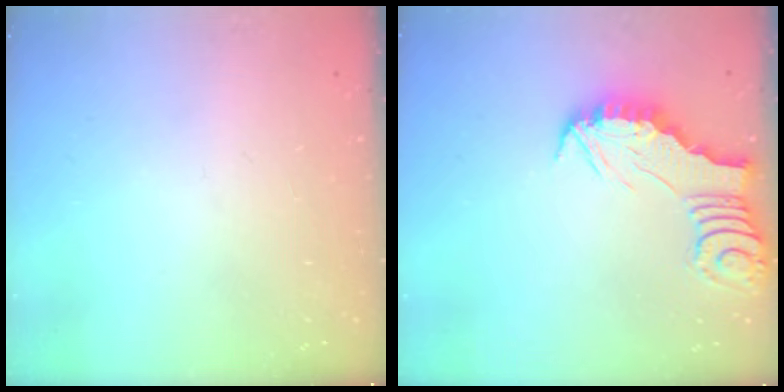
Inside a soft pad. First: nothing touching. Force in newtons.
{"total": 2.4, "press": 2.4, "slide": 0.2}